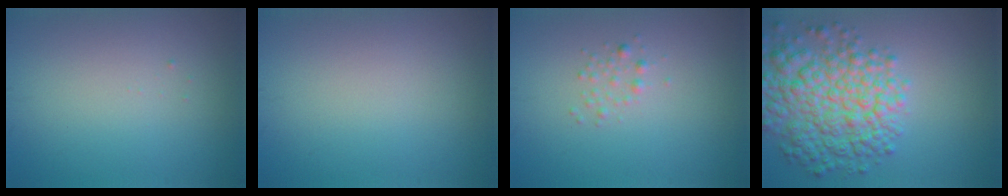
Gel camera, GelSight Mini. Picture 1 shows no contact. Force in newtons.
{"total": 0.0}
{"total": 1.1, "press": 1.1, "slide": 0.0}
{"total": 8.0, "press": 8.0, "slide": 0.2}